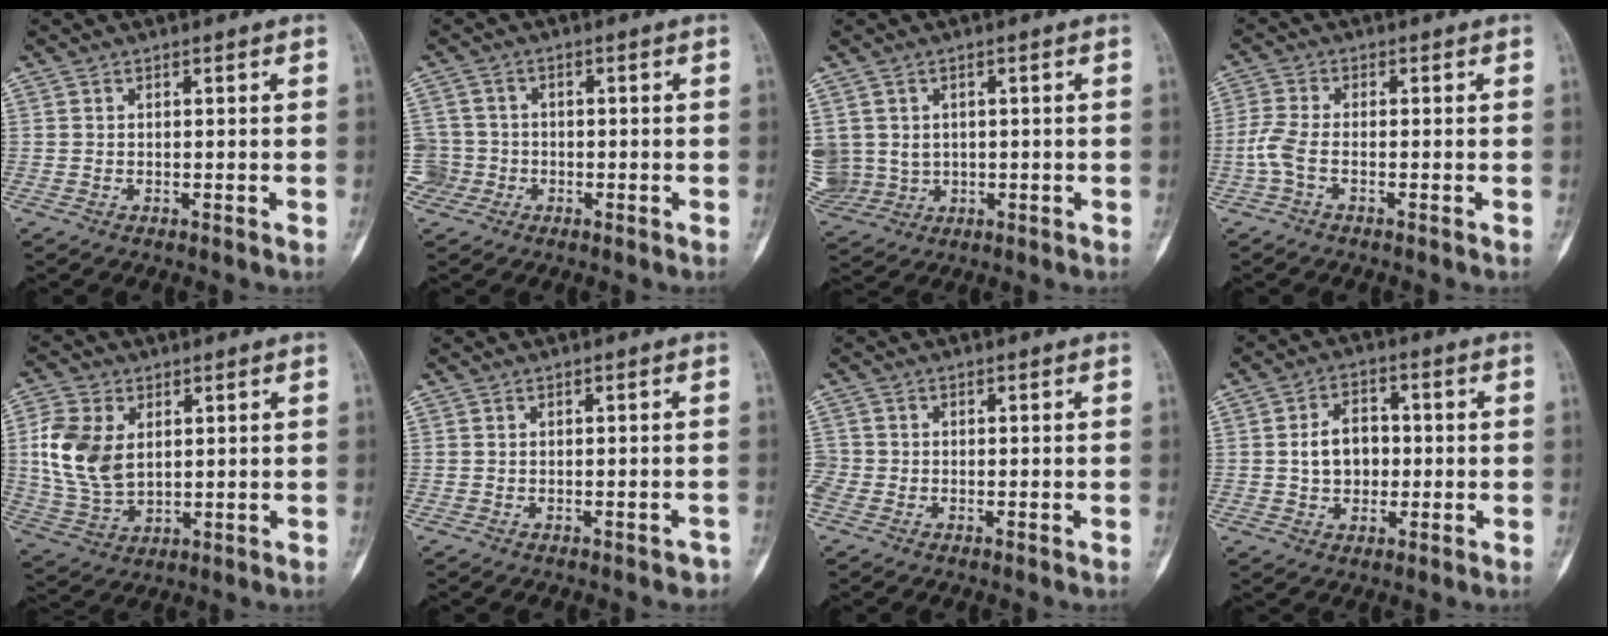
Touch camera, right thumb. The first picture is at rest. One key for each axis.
{"total": 4.5, "fx": -1.5, "fy": 4.2, "fz": -0.3, "tx": 0.025, "ty": 0.018, "tz": -0.032}
{"total": 12.4, "fx": 0.5, "fy": 11.3, "fz": 5.2, "tx": -0.150, "ty": 0.020, "tz": 0.038}
{"total": 4.0, "fx": -1.4, "fy": 1.5, "fz": 3.4, "tx": -0.093, "ty": 0.005, "tz": -0.038}
{"total": 12.2, "fx": 2.4, "fy": 8.1, "fz": 8.8, "tx": -0.169, "ty": -0.007, "tz": 0.053}
{"total": 1.8, "fx": -1.4, "fy": 1.0, "fz": 0.7, "tx": -0.006, "ty": 0.012, "tz": -0.012}
{"total": 3.8, "fx": -1.0, "fy": 3.2, "fz": 1.8, "tx": -0.049, "ty": 0.008, "tz": -0.020}
{"total": 7.5, "fx": 0.0, "fy": 5.5, "fz": 5.1, "tx": -0.061, "ty": 0.012, "tz": -0.003}